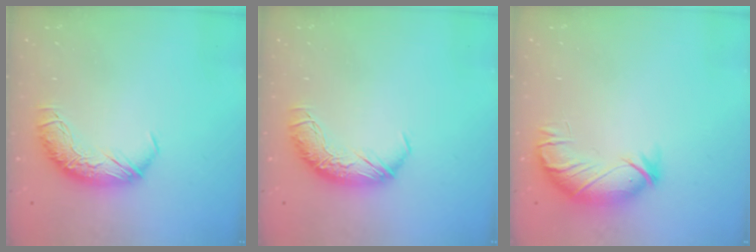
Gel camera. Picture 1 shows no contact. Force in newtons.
{"total": 0.0}
{"total": 3.8, "press": 3.2, "slide": 2.0}